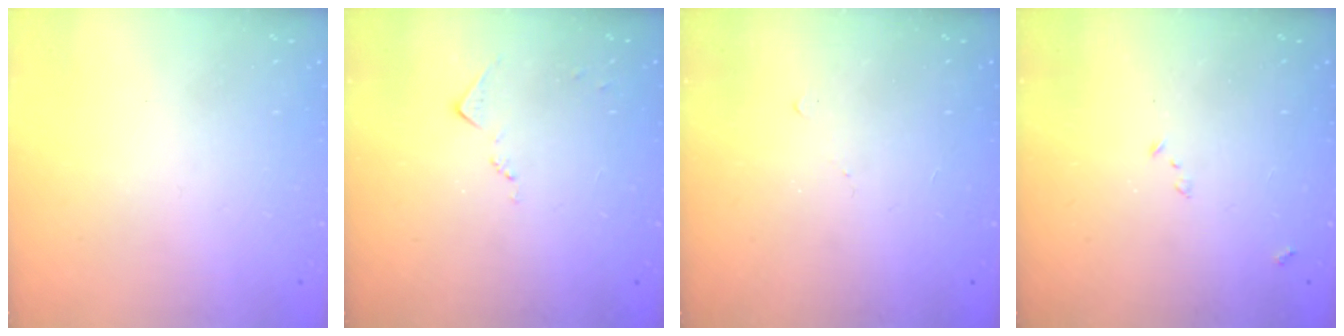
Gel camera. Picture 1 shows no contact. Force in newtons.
{"total": 6.9, "press": 6.9, "slide": 0.8}
{"total": 5.0, "press": 4.9, "slide": 0.7}
{"total": 7.2, "press": 7.2, "slide": 0.9}